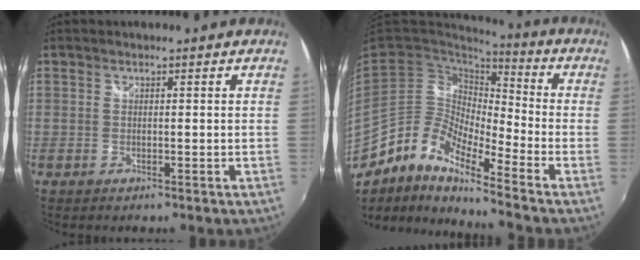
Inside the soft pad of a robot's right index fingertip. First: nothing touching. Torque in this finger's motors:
{"motor_torque": [0.41, -0.38, 0.24, 0.06]}